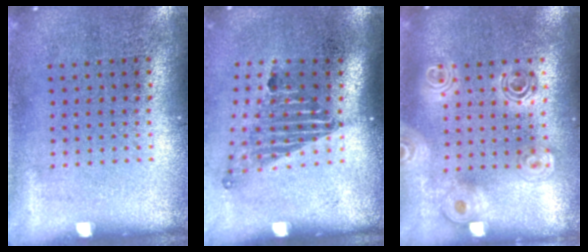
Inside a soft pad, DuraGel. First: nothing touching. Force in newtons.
{"total": 1.6, "press": 1.2, "slide": 1.1}
{"total": 1.7, "press": 1.5, "slide": 0.8}